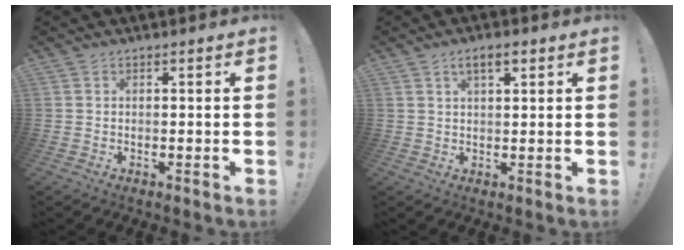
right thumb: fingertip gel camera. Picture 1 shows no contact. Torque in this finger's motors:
{"motor_torque": [-0.31, 0.33, 0.64, -0.05, -0.01]}